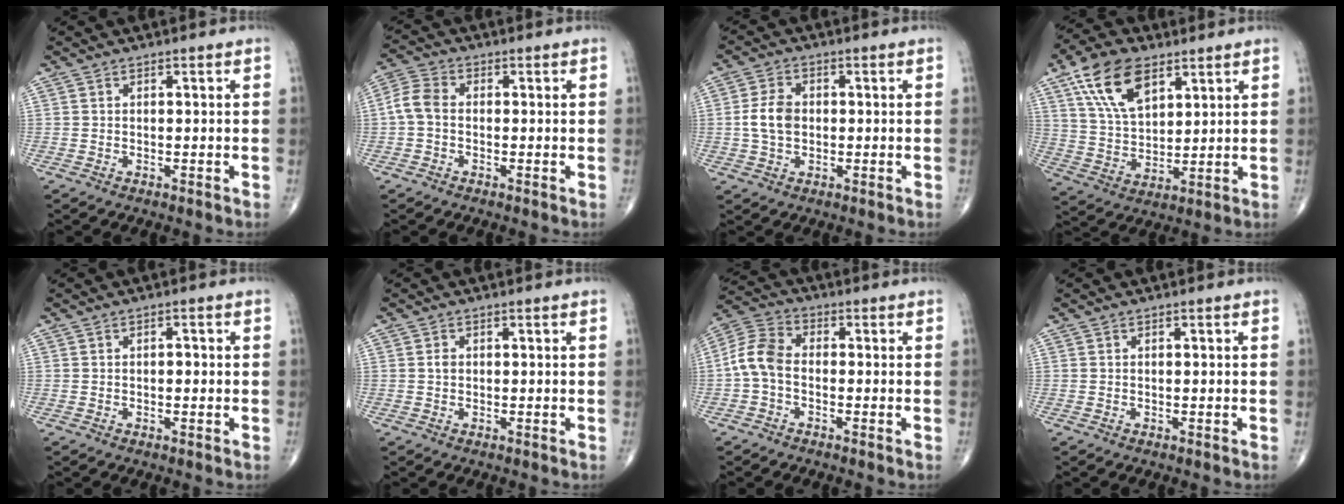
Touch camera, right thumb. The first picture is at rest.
{"total": 4.8, "force": [-0.5, 3.3, 3.5], "torque": [-0.072, 0.013, -0.020]}
{"total": 5.8, "force": [-0.1, 4.0, 4.2], "torque": [-0.080, 0.008, -0.004]}
{"total": 13.9, "force": [7.3, 7.4, 9.3], "torque": [-0.152, -0.021, 0.140]}
{"total": 1.3, "force": [0.0, 0.7, 1.2], "torque": [-0.013, 0.001, -0.003]}
{"total": 1.0, "force": [0.1, 0.8, 0.6], "torque": [-0.009, 0.002, 0.000]}
{"total": 7.1, "force": [-1.1, 4.6, 5.3], "torque": [-0.107, 0.022, -0.038]}
{"total": 0.0}